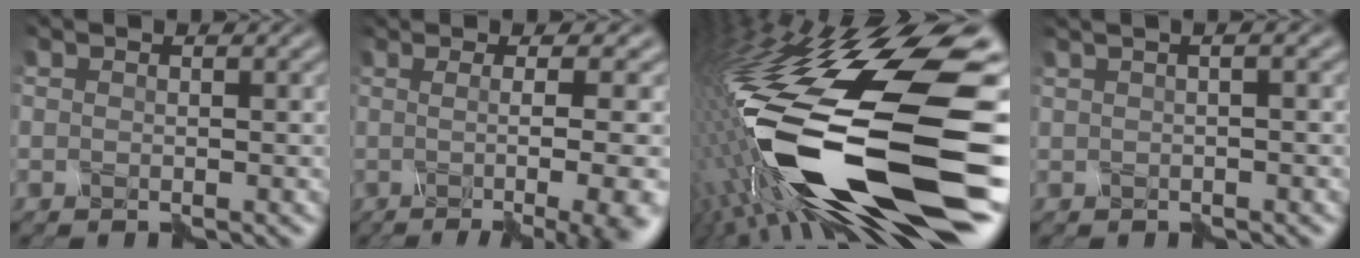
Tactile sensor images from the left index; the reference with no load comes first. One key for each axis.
{"total": 9.5, "fx": -1.4, "fy": 2.1, "fz": 9.1, "tx": -0.076, "ty": 0.007, "tz": -0.016}
{"total": 18.2, "fx": -6.6, "fy": 3.2, "fz": 16.7, "tx": -0.313, "ty": -0.004, "tz": -0.116}
{"total": 1.1, "fx": -0.1, "fy": -1.0, "fz": 0.5, "tx": -0.009, "ty": 0.005, "tz": 0.008}